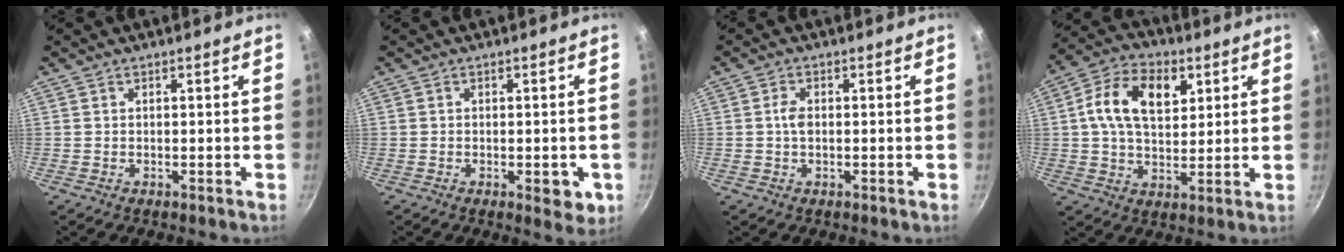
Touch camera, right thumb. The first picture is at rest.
{"total": 4.3, "force": [-1.3, 1.9, 3.5], "torque": [-0.029, -0.003, -0.012]}
{"total": 2.3, "force": [0.1, 1.4, 1.8], "torque": [-0.036, -0.002, -0.002]}
{"total": 13.8, "force": [3.8, 8.6, 10.0], "torque": [-0.157, 0.004, 0.063]}